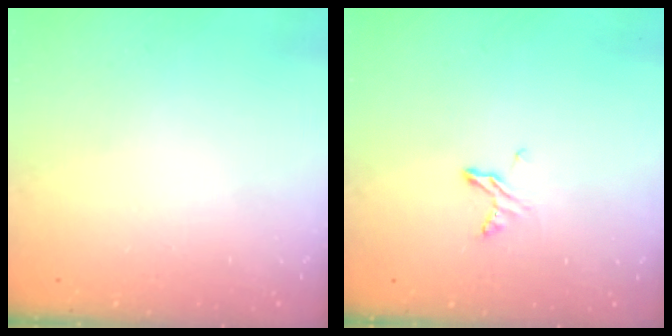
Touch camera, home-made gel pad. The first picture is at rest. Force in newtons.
{"total": 5.8, "press": 5.7, "slide": 0.6}